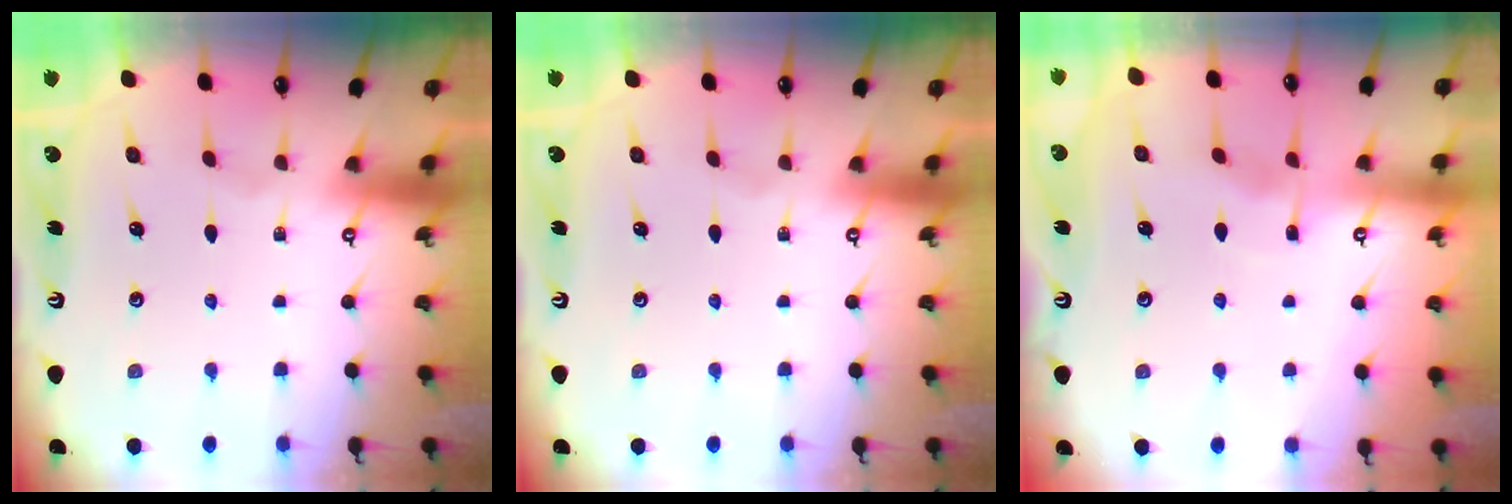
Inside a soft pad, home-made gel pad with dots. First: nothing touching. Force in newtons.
{"total": 0.0}
{"total": 4.0, "press": 4.0, "slide": 0.6}